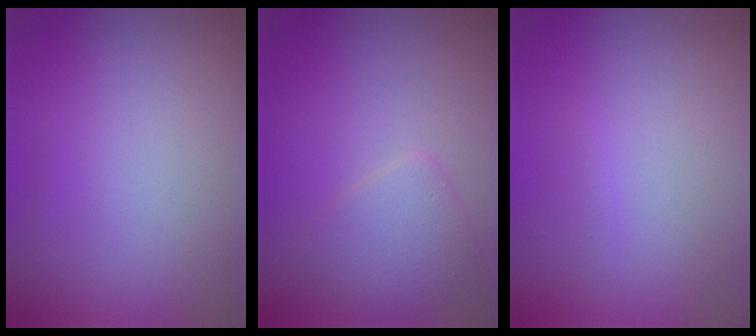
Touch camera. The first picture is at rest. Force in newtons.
{"total": 2.6, "press": 2.6, "slide": 0.1}
{"total": 0.6, "press": 0.6, "slide": 0.1}